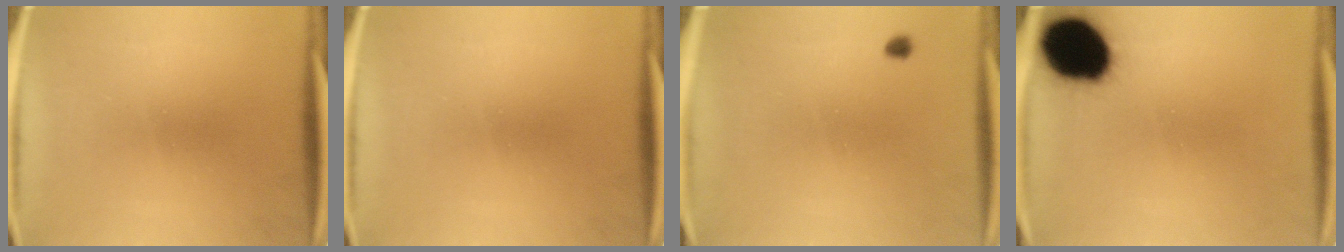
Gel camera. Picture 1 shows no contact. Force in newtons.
{"total": 0.0}
{"total": 0.9}
{"total": 18.7}